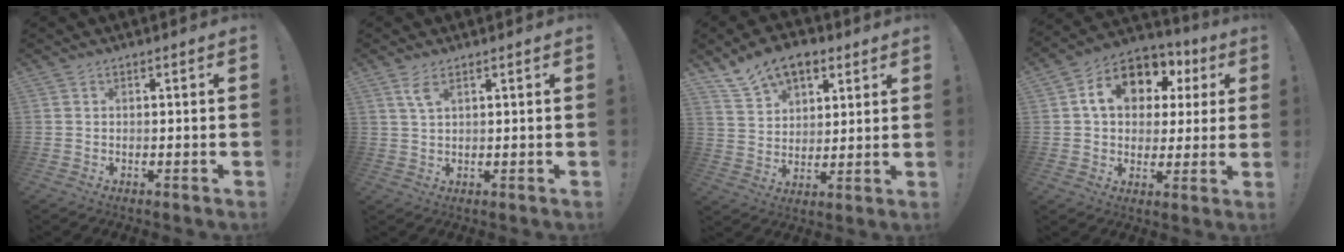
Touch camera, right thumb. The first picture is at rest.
{"total": 3.9, "force": [2.1, 1.3, 3.0], "torque": [-0.057, -0.003, 0.035]}
{"total": 12.1, "force": [8.1, 7.4, 5.0], "torque": [-0.089, -0.043, 0.156]}
{"total": 14.6, "force": [5.5, 10.6, 8.4], "torque": [-0.129, -0.014, 0.102]}